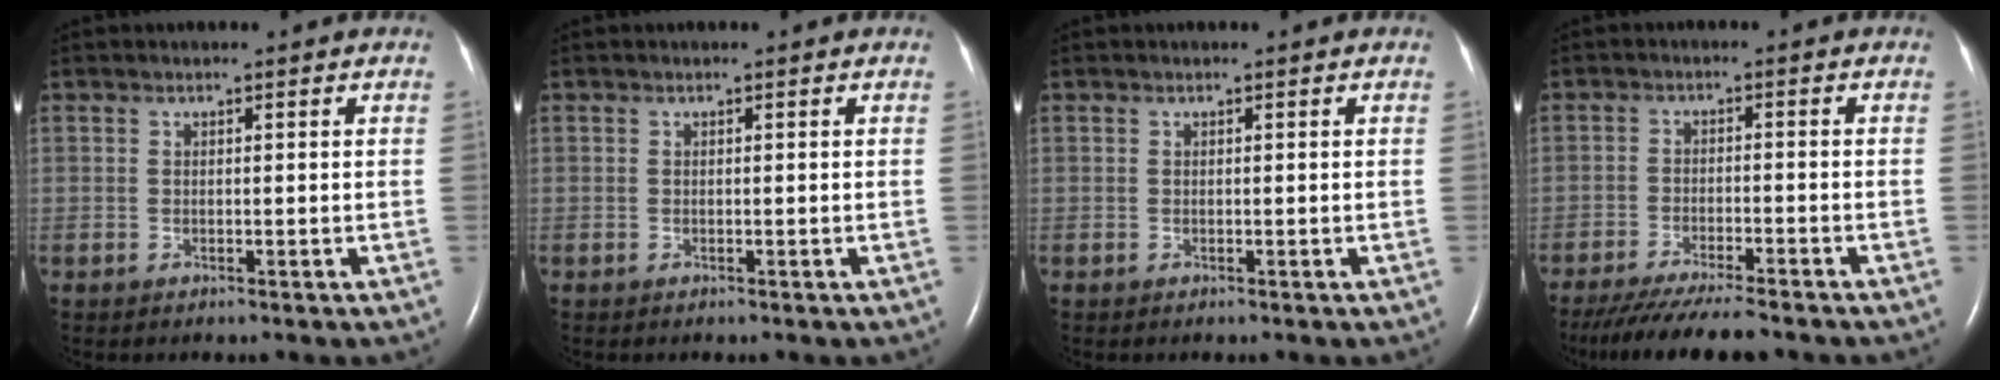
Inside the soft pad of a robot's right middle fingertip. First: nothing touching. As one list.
[{"total": 0.0}, {"total": 0.0}, {"total": 11.2, "force": [-9.8, 0.7, 5.5], "torque": [-0.082, -0.027, -0.151]}]